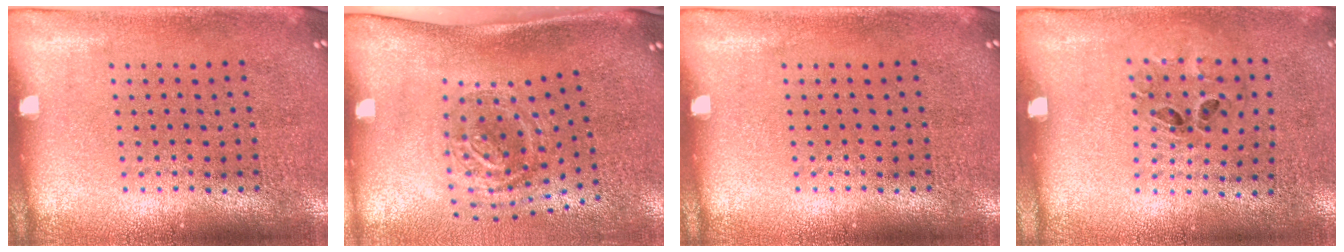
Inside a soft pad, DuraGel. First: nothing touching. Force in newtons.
{"total": 1.9, "press": 1.2, "slide": 1.4}
{"total": 0.0}
{"total": 1.3, "press": 0.7, "slide": 1.1}